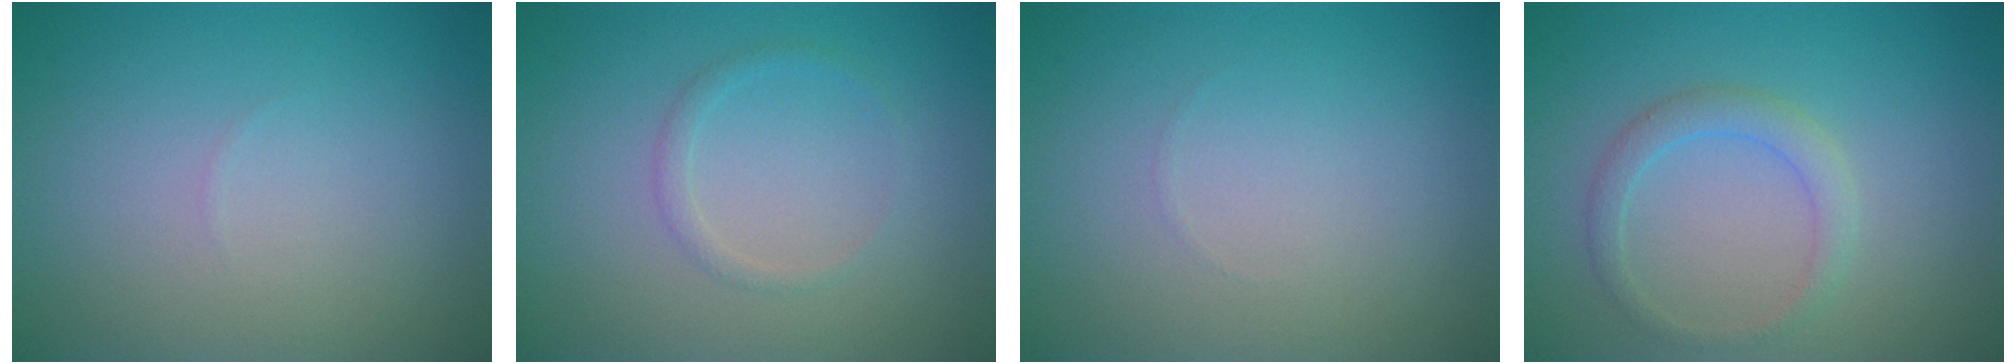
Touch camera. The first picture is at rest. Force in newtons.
{"total": 1.0, "press": 1.0, "slide": 0.0}
{"total": 0.0}
{"total": 2.0, "press": 2.0, "slide": 0.3}